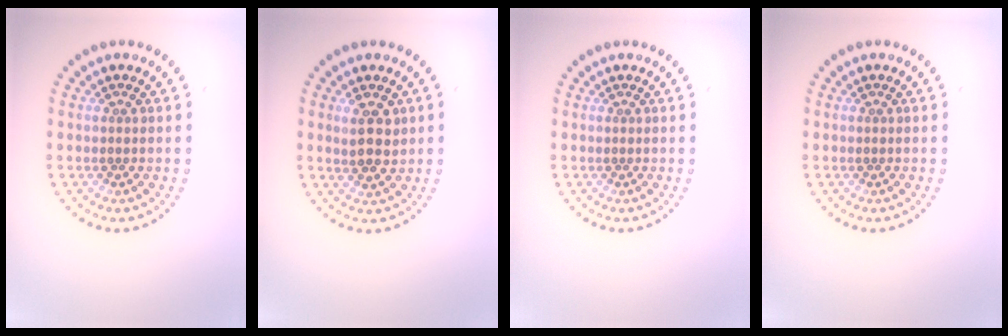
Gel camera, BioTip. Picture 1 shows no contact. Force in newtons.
{"total": 2.7, "press": 2.6, "slide": 0.7}
{"total": 0.0}
{"total": 0.0}